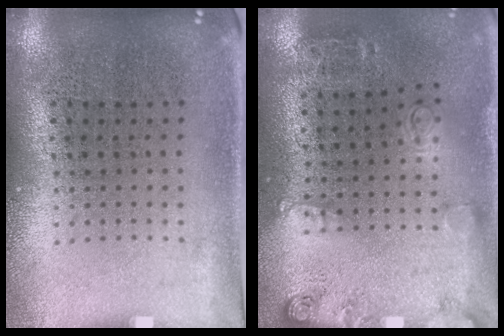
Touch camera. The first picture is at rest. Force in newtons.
{"total": 2.0, "press": 1.2, "slide": 1.6}